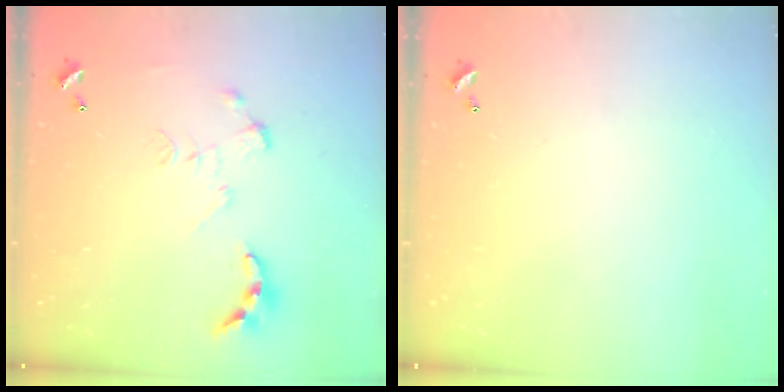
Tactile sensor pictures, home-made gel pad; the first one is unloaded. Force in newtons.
{"total": 0.0}